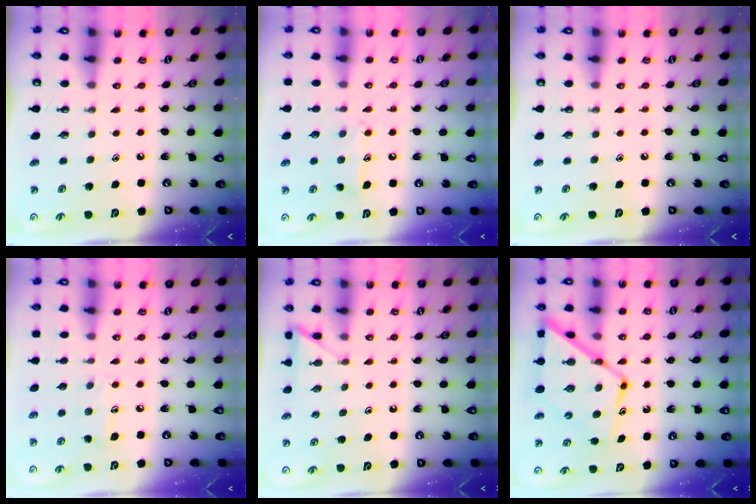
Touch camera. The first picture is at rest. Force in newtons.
{"total": 9.4, "press": 9.4, "slide": 0.7}
{"total": 0.0}
{"total": 7.0, "press": 7.0, "slide": 0.6}
{"total": 4.6, "press": 4.5, "slide": 0.6}
{"total": 14.6, "press": 14.6, "slide": 1.2}